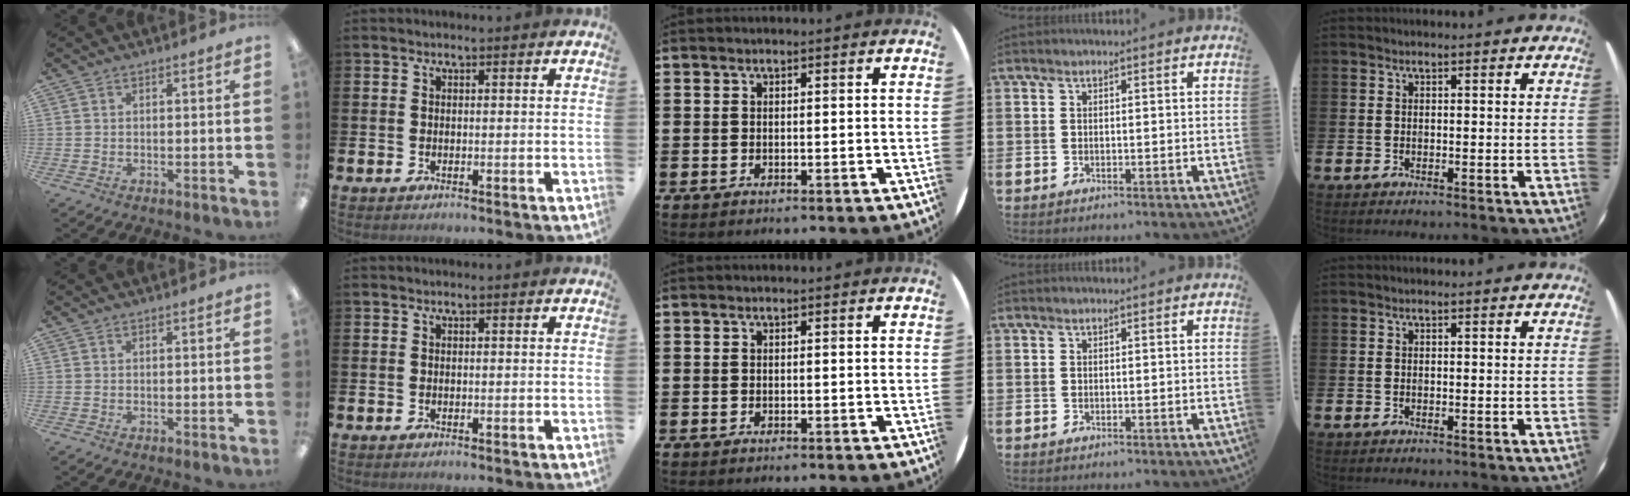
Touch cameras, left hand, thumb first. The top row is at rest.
{}